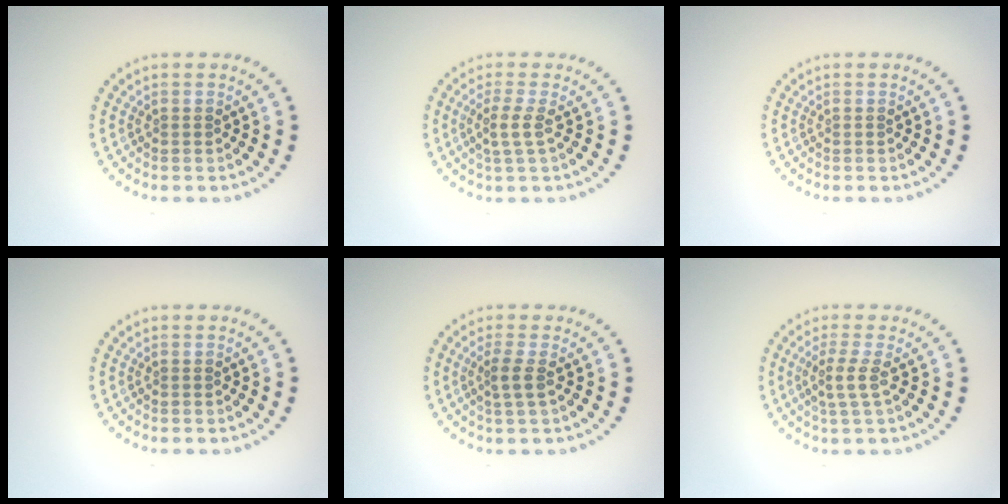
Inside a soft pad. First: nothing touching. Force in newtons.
{"total": 1.9, "press": 1.4, "slide": 1.2}
{"total": 0.0}
{"total": 0.0}
{"total": 1.7, "press": 1.3, "slide": 1.1}
{"total": 2.0, "press": 1.5, "slide": 1.4}